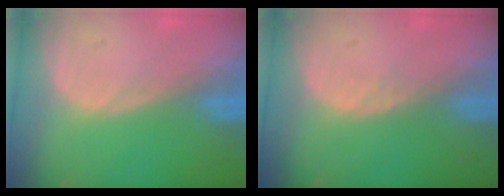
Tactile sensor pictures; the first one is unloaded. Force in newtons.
{"total": 0.7, "press": 0.6, "slide": 0.2}